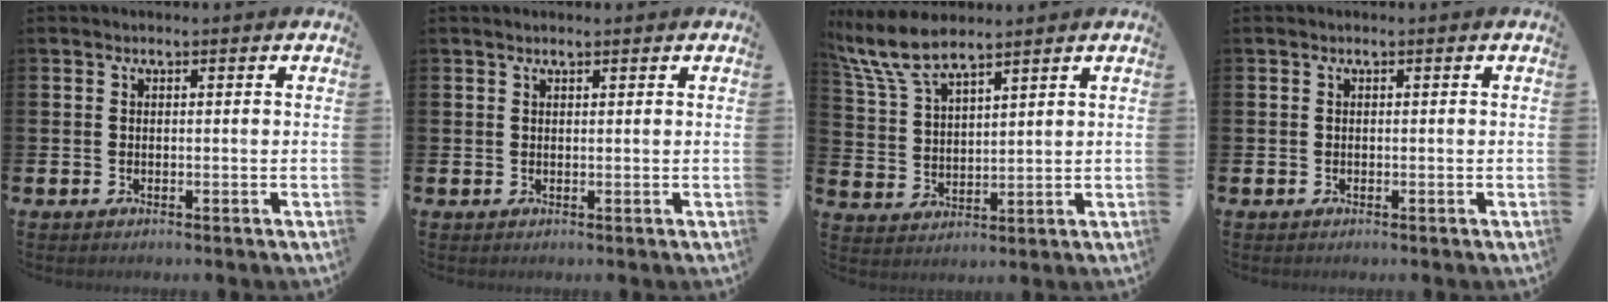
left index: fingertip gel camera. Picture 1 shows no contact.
{"total": 0.8, "force": [0.8, 0.1, 0.3], "torque": [-0.004, 0.001, 0.013]}
{"total": 7.6, "force": [6.7, 1.5, 3.2], "torque": [-0.089, -0.018, 0.124]}
{"total": 0.0}